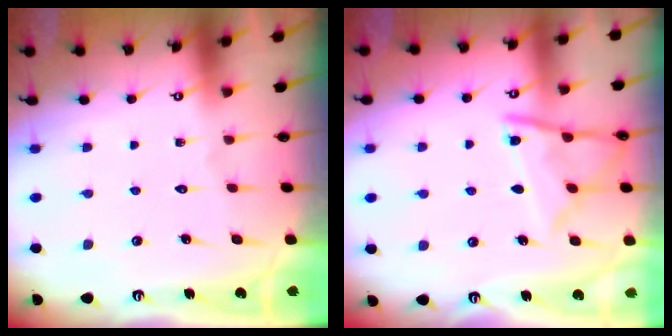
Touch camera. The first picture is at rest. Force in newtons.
{"total": 11.6, "press": 11.5, "slide": 1.1}